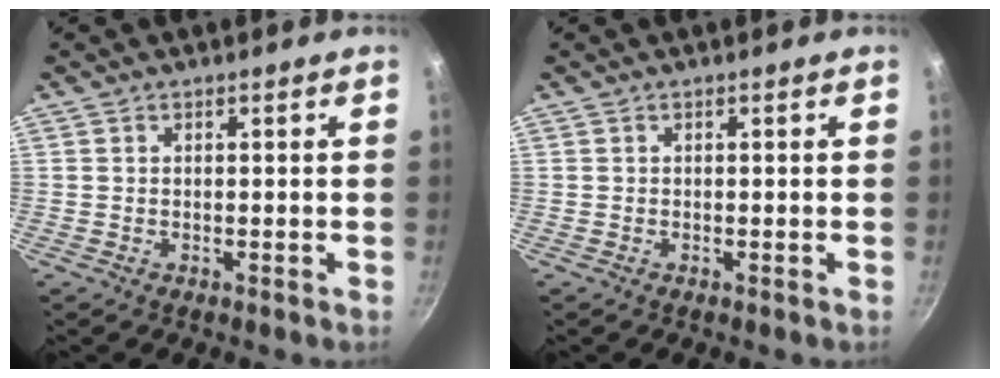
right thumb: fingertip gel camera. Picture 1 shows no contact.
{"total": 0.0}